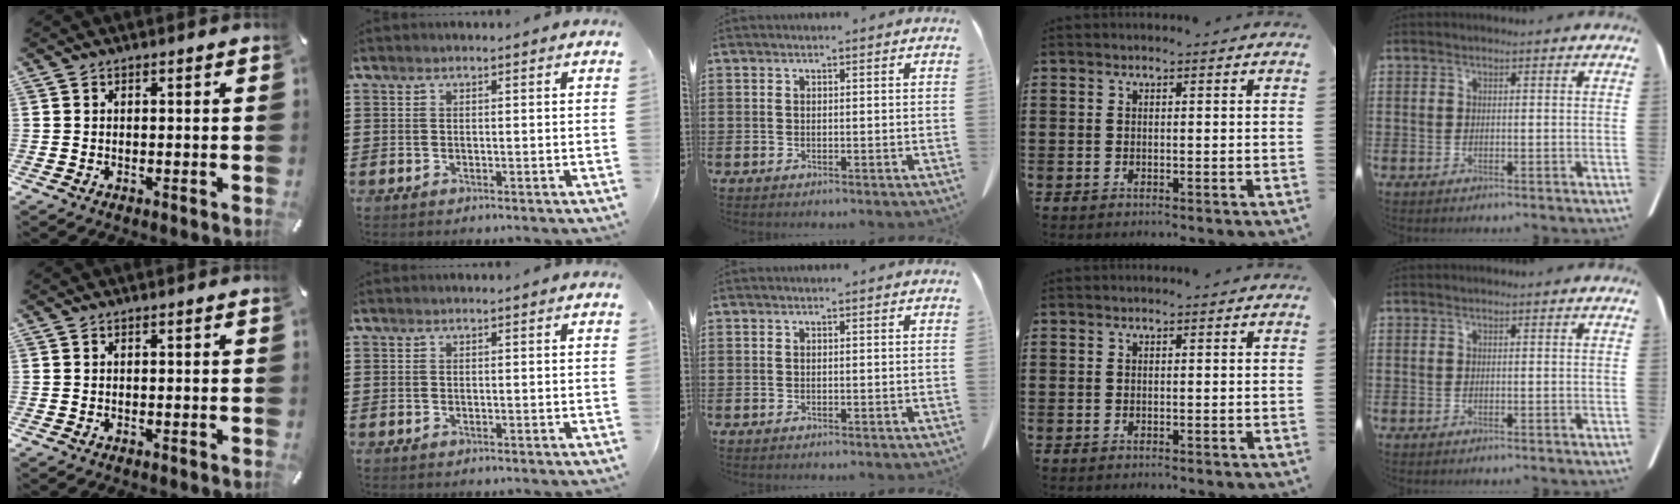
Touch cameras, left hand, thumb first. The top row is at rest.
{}